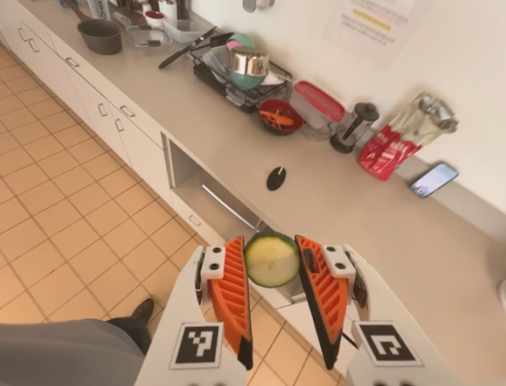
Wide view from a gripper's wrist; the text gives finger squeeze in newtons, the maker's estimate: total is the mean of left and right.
{"total": 8.0, "left": 7.3, "right": 8.8}